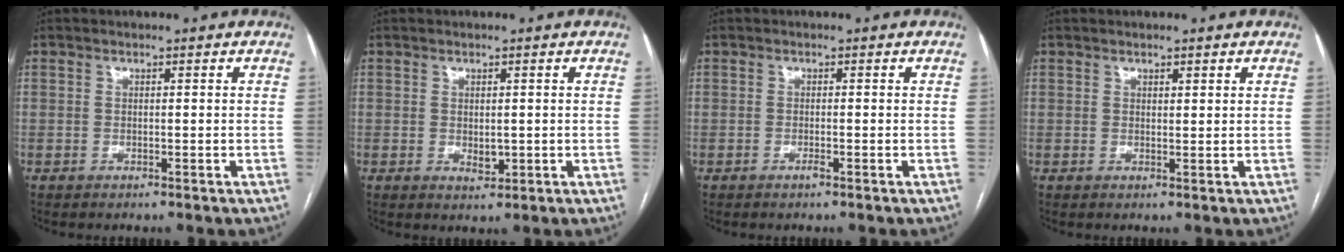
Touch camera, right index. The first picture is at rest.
{"total": 2.1, "force": [-0.1, 1.2, 1.7], "torque": [-0.027, -0.005, 0.004]}
{"total": 0.9, "force": [-0.6, 0.0, 0.7], "torque": [-0.018, -0.001, -0.009]}
{"total": 1.0, "force": [0.8, 0.3, 0.6], "torque": [-0.012, -0.001, 0.011]}